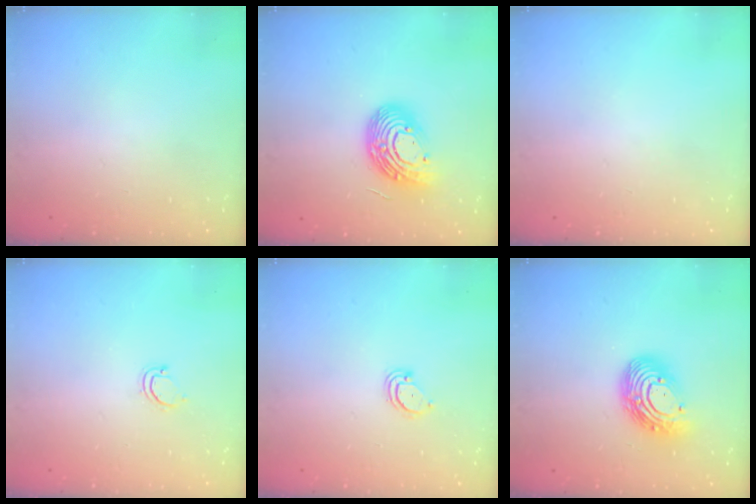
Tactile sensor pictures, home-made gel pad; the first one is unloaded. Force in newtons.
{"total": 14.7, "press": 14.7, "slide": 1.0}
{"total": 0.0}
{"total": 3.1, "press": 3.1, "slide": 0.2}
{"total": 3.0, "press": 3.0, "slide": 0.2}
{"total": 14.0, "press": 14.0, "slide": 1.1}